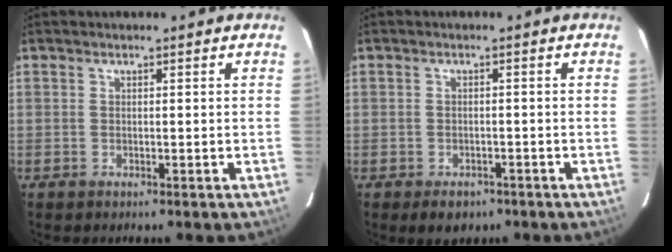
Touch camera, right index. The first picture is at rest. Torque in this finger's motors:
{"motor_torque": [-0.01, -0.02, -0.06, -0.07]}